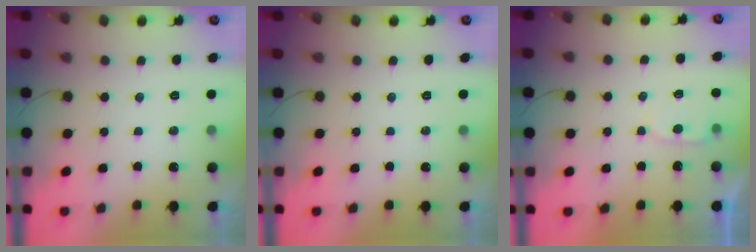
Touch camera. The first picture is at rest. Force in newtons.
{"total": 0.0}
{"total": 3.5, "press": 3.5, "slide": 0.3}